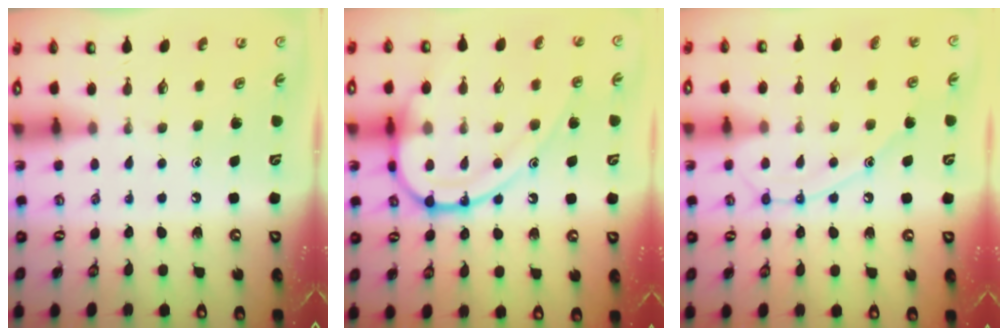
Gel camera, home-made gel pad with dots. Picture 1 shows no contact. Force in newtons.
{"total": 16.1, "press": 16.0, "slide": 1.6}
{"total": 11.5, "press": 11.4, "slide": 1.0}